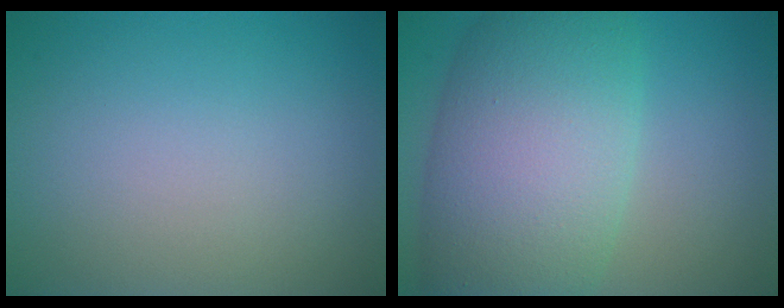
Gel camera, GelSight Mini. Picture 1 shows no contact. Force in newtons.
{"total": 11.3, "press": 11.3, "slide": 0.5}